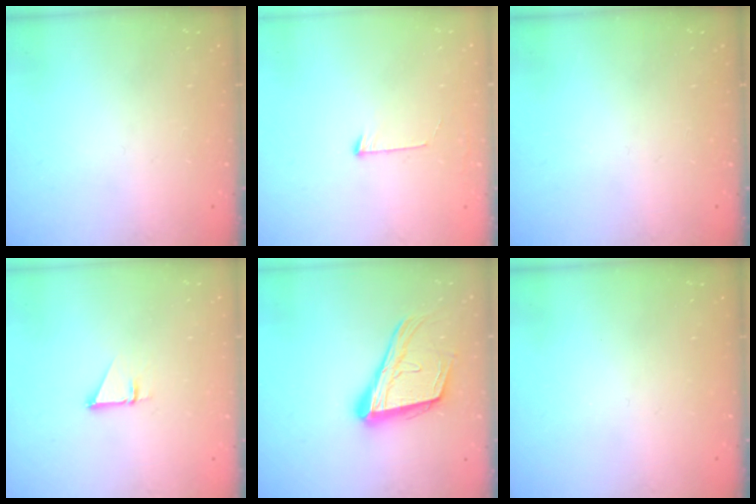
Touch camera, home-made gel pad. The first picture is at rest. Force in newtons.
{"total": 5.5, "press": 5.5, "slide": 0.5}
{"total": 0.0}
{"total": 1.0, "press": 1.0, "slide": 0.1}
{"total": 17.9, "press": 17.3, "slide": 4.5}
{"total": 0.0}